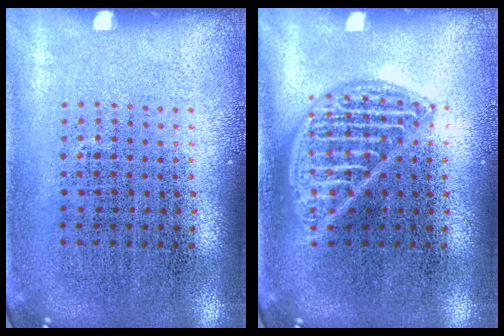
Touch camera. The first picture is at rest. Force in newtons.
{"total": 2.1, "press": 2.1, "slide": 0.3}